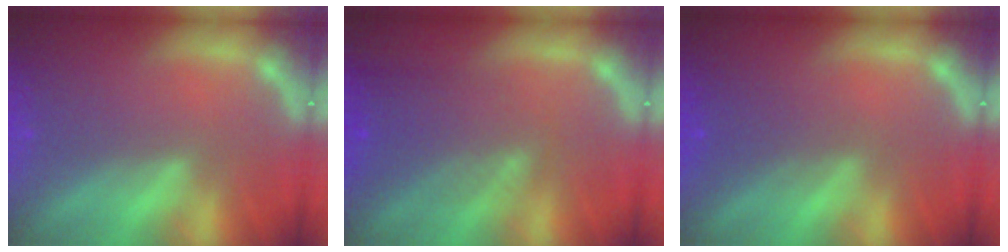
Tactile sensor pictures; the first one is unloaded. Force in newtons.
{"total": 5.6}
{"total": 2.5}